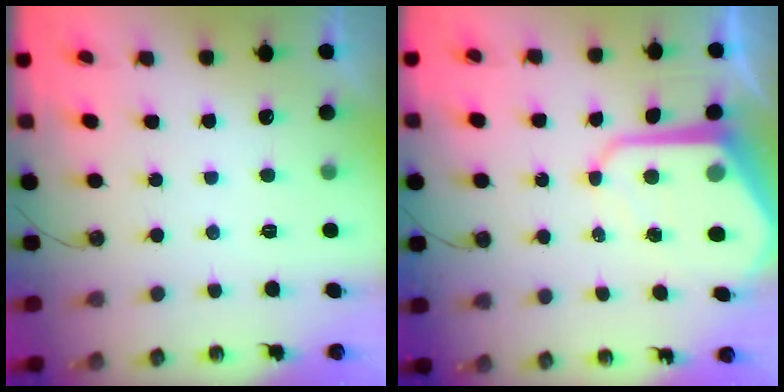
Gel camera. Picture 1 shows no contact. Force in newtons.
{"total": 12.7, "press": 12.7, "slide": 1.1}